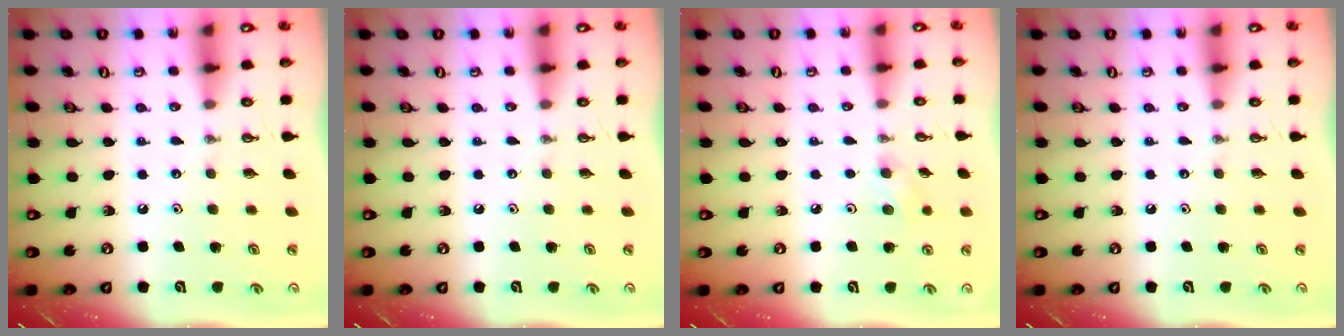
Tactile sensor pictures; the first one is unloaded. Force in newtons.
{"total": 0.0}
{"total": 5.6, "press": 5.2, "slide": 1.9}
{"total": 0.0}